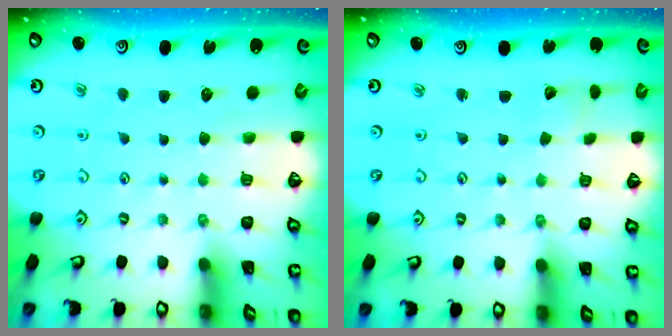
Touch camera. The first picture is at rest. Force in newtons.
{"total": 2.4, "press": 2.4, "slide": 0.2}